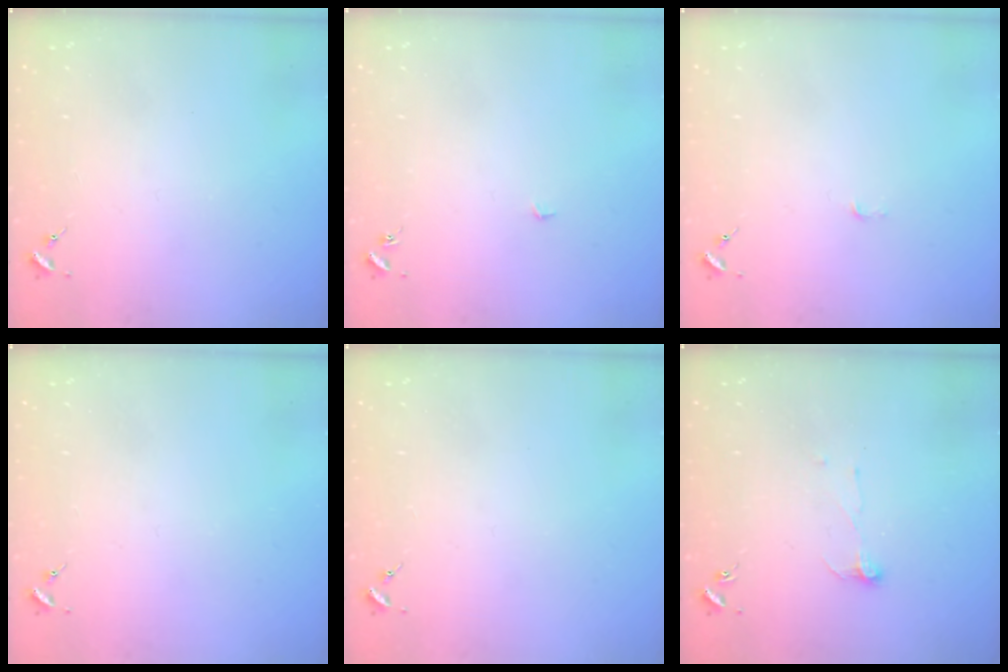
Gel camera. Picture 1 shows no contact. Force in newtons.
{"total": 2.1, "press": 2.1, "slide": 0.1}
{"total": 2.3, "press": 2.3, "slide": 0.3}
{"total": 0.0}
{"total": 0.0}
{"total": 5.3, "press": 5.3, "slide": 0.6}